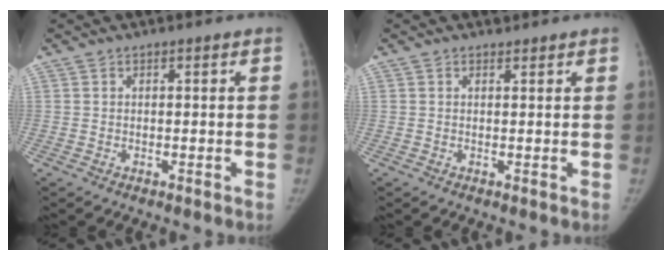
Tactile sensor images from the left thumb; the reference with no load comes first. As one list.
[{"total": 0.8, "force": [0.8, 0.4, 0.0], "torque": [0.002, -0.008, 0.010]}]